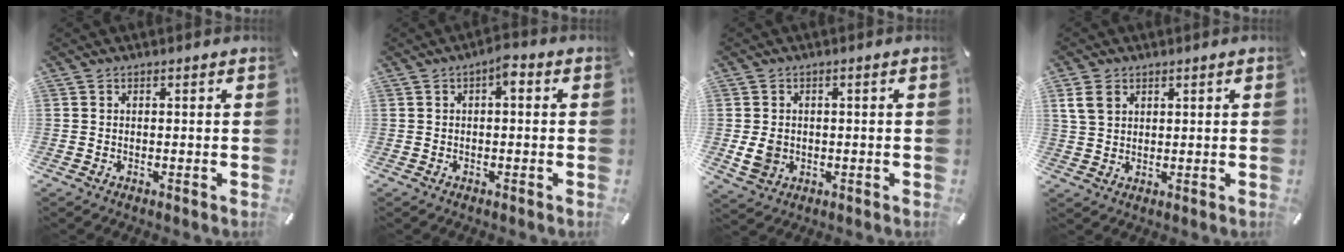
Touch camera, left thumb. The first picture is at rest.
{"total": 2.9, "force": [0.0, 1.3, 2.6], "torque": [-0.046, 0.010, -0.006]}
{"total": 4.6, "force": [-0.6, 4.0, 2.2], "torque": [-0.045, -0.001, -0.011]}
{"total": 4.4, "force": [2.0, 3.5, 1.9], "torque": [-0.044, 0.007, 0.040]}